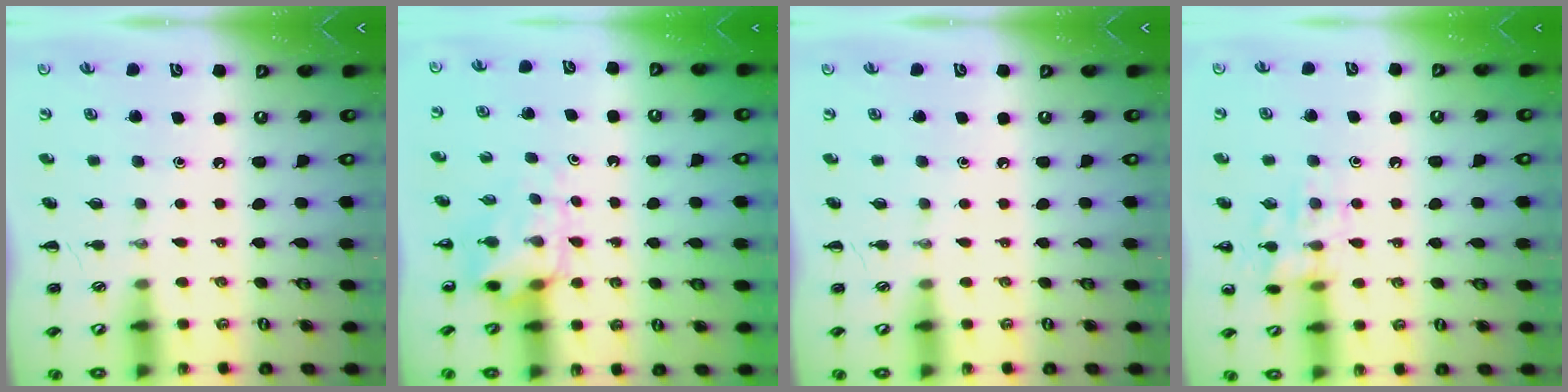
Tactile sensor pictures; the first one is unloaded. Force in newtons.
{"total": 5.3, "press": 5.3, "slide": 0.5}
{"total": 0.0}
{"total": 12.0, "press": 12.0, "slide": 0.7}